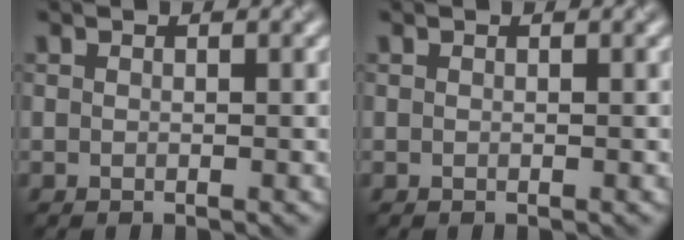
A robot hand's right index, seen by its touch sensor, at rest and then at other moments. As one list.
[{"total": 0.0}]